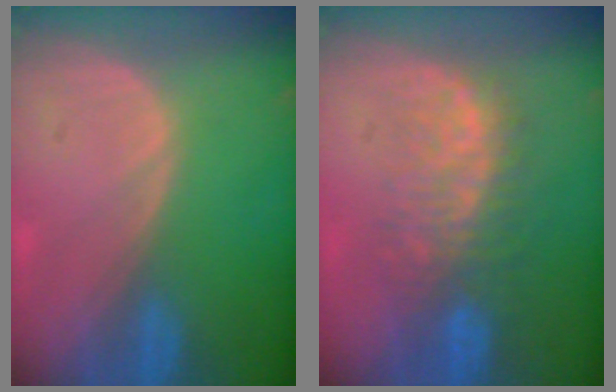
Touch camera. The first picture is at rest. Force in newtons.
{"total": 8.3, "press": 7.9, "slide": 2.5}